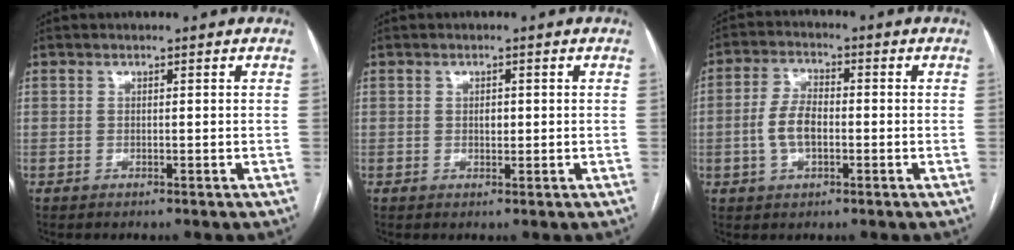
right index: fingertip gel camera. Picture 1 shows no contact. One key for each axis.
{"total": 1.3, "fx": 0.1, "fy": 0.8, "fz": 1.0, "tx": -0.015, "ty": 0.001, "tz": 0.002}
{"total": 5.8, "fx": -1.0, "fy": 3.0, "fz": 4.9, "tx": -0.109, "ty": 0.012, "tz": -0.016}